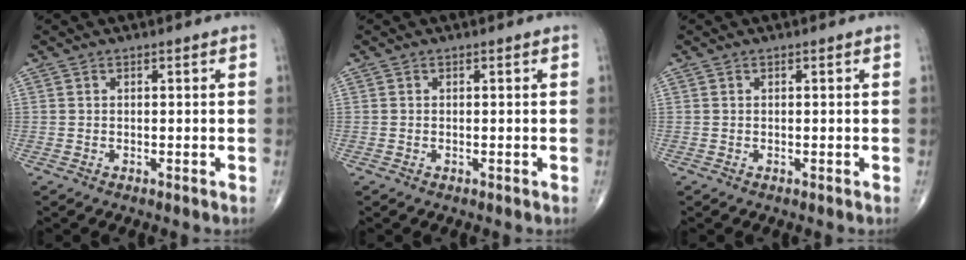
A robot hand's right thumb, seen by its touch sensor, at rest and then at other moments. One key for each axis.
{"total": 0.0}
{"total": 0.0}